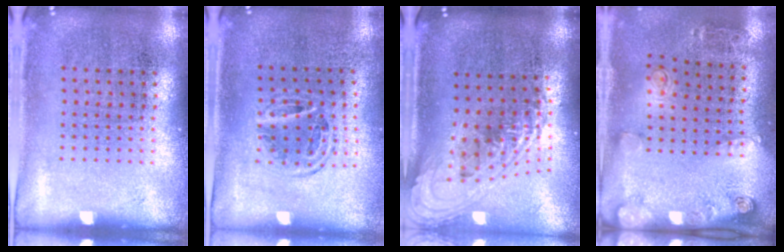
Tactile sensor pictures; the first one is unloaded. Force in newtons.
{"total": 1.1, "press": 1.0, "slide": 0.4}
{"total": 2.2, "press": 1.6, "slide": 1.4}
{"total": 2.0, "press": 1.2, "slide": 1.6}